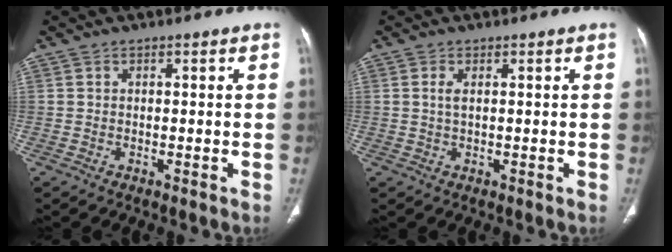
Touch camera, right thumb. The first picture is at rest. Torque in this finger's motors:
{"motor_torque": [-0.54, 0.00, 0.33, 0.27, -0.01]}